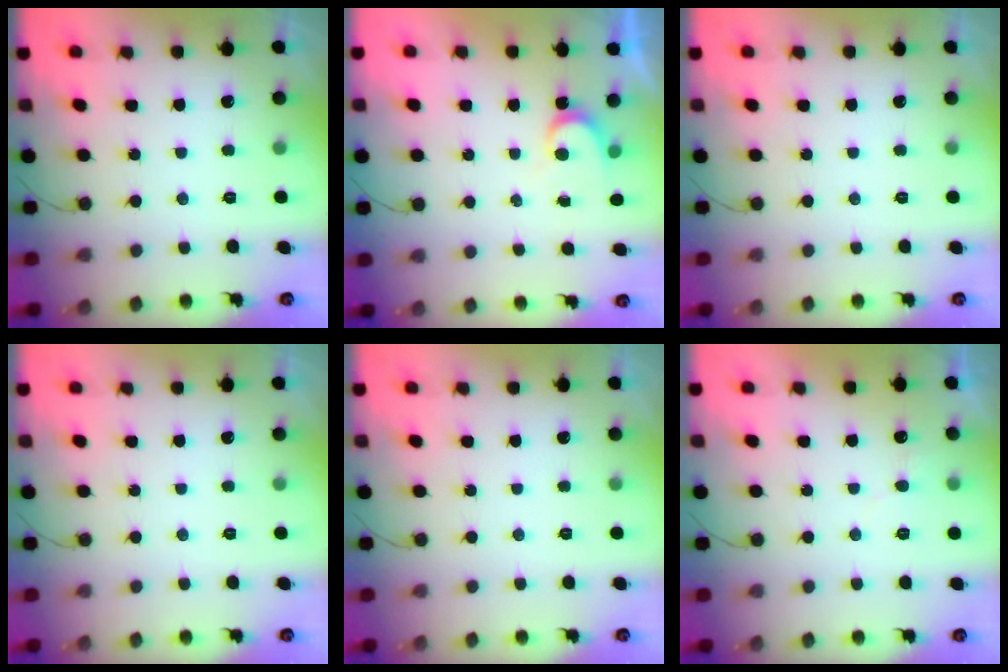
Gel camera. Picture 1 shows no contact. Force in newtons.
{"total": 3.5, "press": 3.5, "slide": 0.3}
{"total": 0.0}
{"total": 0.0}
{"total": 0.0}
{"total": 5.3, "press": 5.3, "slide": 0.3}